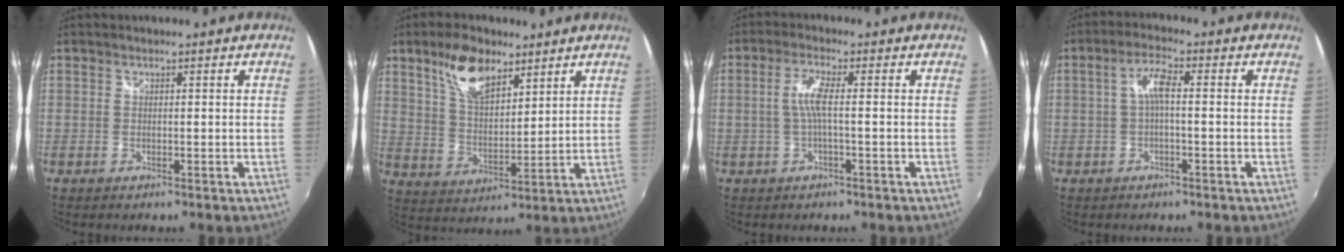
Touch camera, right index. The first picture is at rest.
{"total": 10.6, "force": [6.7, 4.8, 6.6], "torque": [-0.122, 0.013, 0.130]}
{"total": 4.0, "force": [-0.5, 0.0, 3.9], "torque": [-0.082, 0.003, -0.007]}
{"total": 4.1, "force": [-0.3, 0.8, 4.0], "torque": [-0.081, 0.013, -0.004]}